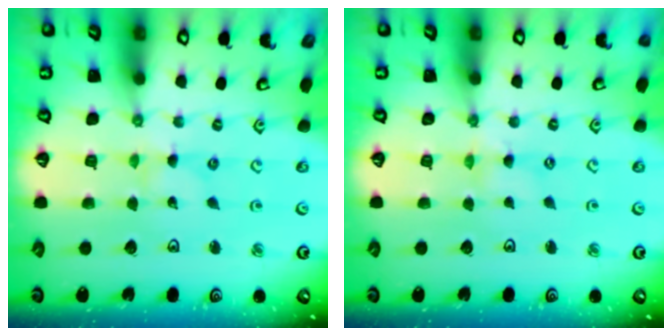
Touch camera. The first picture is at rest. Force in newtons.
{"total": 0.0}